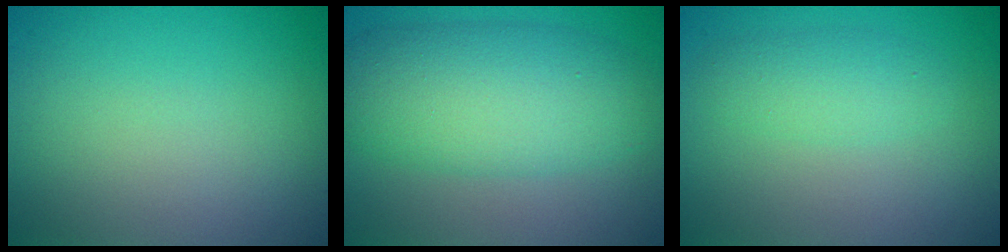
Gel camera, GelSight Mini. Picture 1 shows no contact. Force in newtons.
{"total": 7.4, "press": 7.4, "slide": 0.2}
{"total": 2.3, "press": 2.3, "slide": 0.0}